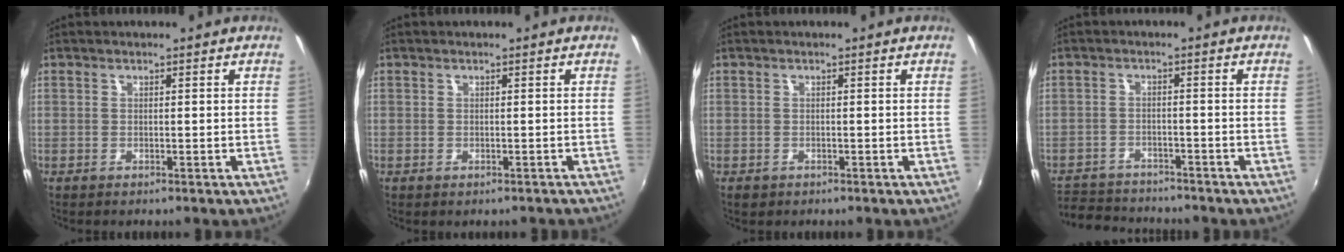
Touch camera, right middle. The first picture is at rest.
{"total": 0.9, "force": [-0.6, 0.5, 0.4], "torque": [-0.007, -0.002, -0.006]}
{"total": 1.3, "force": [-0.7, 1.0, 0.5], "torque": [-0.011, -0.005, -0.011]}
{"total": 9.7, "force": [-8.9, 3.0, 2.2], "torque": [-0.072, -0.002, -0.147]}